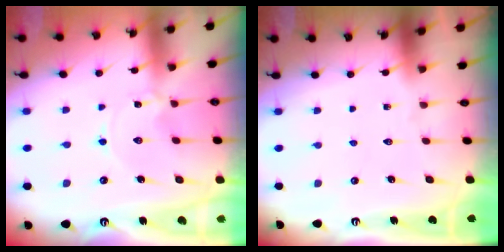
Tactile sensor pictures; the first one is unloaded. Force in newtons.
{"total": 0.0}